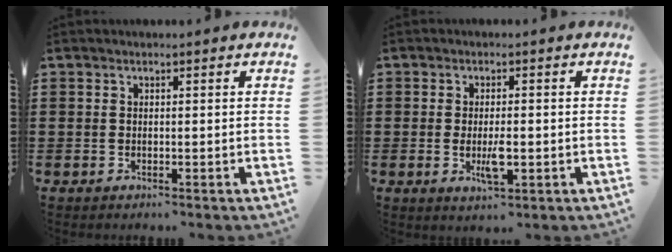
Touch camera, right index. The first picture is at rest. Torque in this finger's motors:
{"motor_torque": [1.50, 0.63, 0.17, 0.09]}